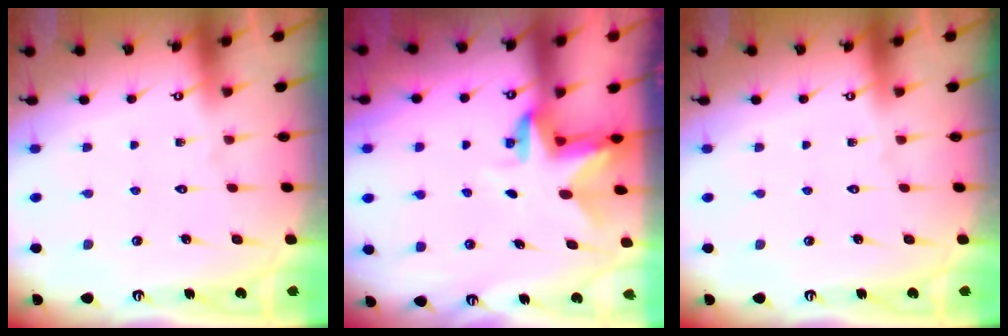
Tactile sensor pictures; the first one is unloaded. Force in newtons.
{"total": 3.0, "press": 3.0, "slide": 0.4}
{"total": 0.0}